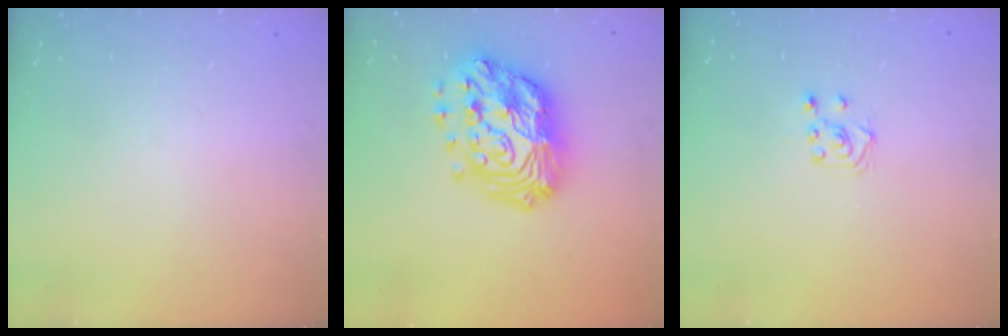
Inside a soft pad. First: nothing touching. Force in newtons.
{"total": 21.7, "press": 21.5, "slide": 2.2}
{"total": 5.1, "press": 5.1, "slide": 0.5}